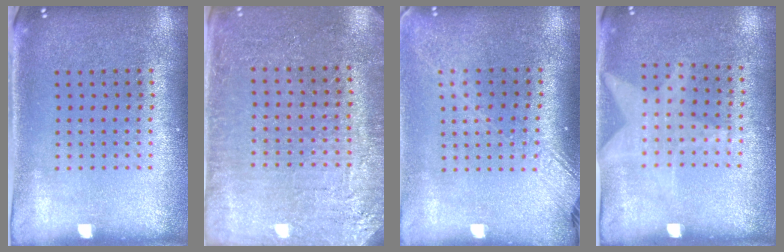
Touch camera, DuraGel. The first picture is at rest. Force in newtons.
{"total": 2.8, "press": 2.8, "slide": 0.3}
{"total": 2.0, "press": 1.5, "slide": 1.3}
{"total": 1.1, "press": 0.9, "slide": 0.7}